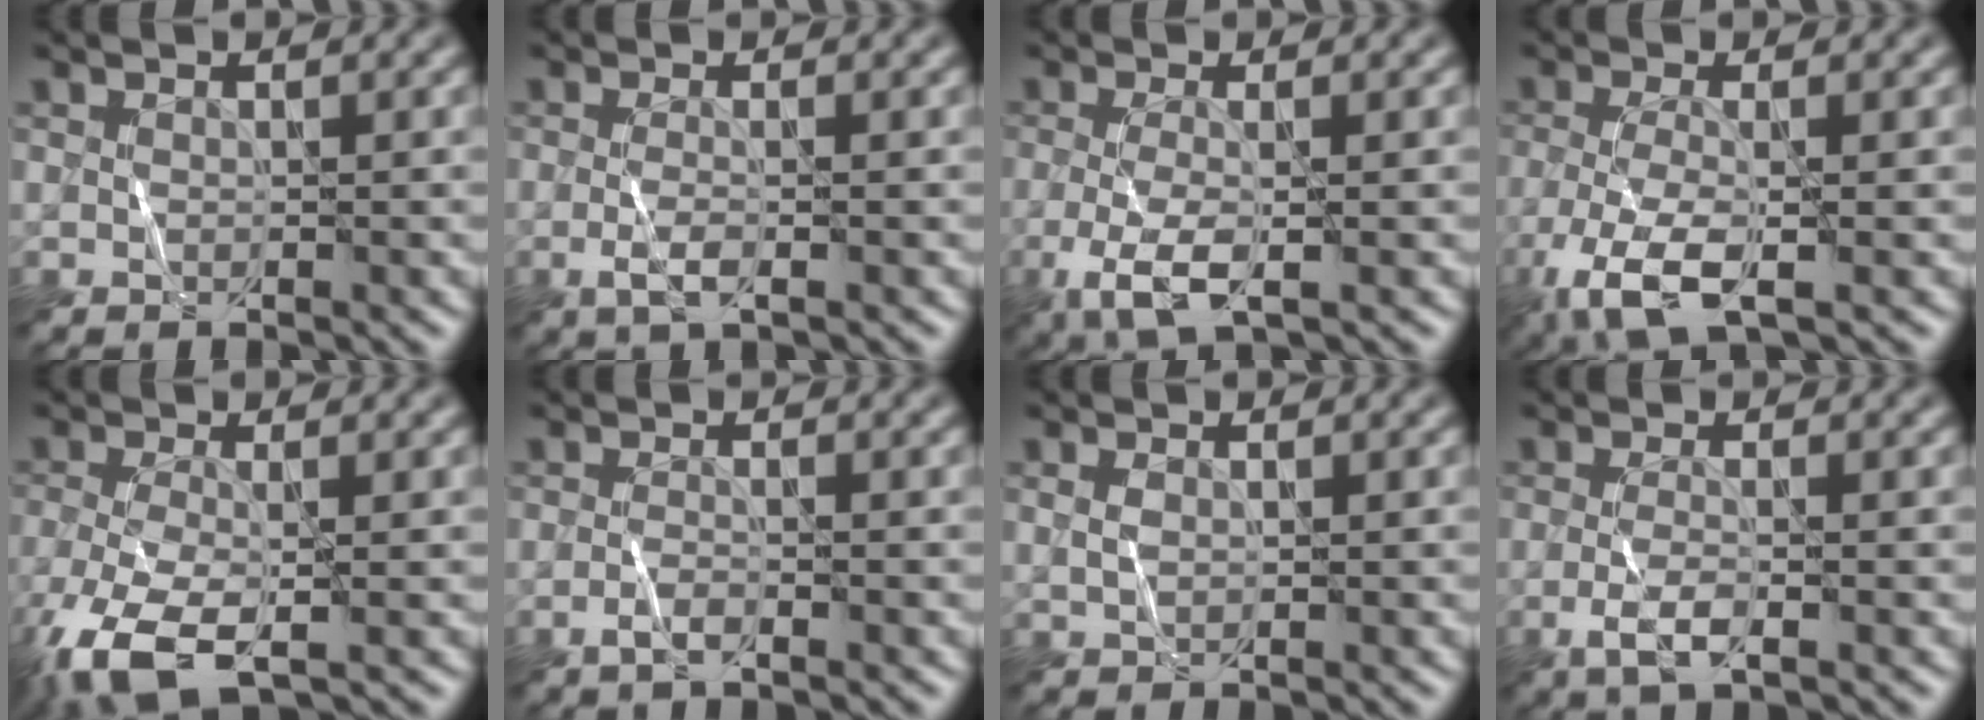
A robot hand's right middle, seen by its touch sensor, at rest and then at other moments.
{"total": 2.1, "force": [-0.7, 0.5, 1.9], "torque": [-0.040, -0.003, -0.017]}
{"total": 4.2, "force": [-1.3, 1.3, 3.8], "torque": [-0.084, -0.008, -0.029]}
{"total": 5.7, "force": [-2.7, 1.8, 4.6], "torque": [-0.105, -0.012, -0.061]}
{"total": 6.9, "force": [-3.5, 2.7, 5.3], "torque": [-0.130, -0.017, -0.076]}
{"total": 1.6, "force": [-0.9, 0.4, 1.2], "torque": [-0.025, 0.002, -0.021]}
{"total": 0.9, "force": [0.4, 0.6, 0.6], "torque": [-0.018, 0.001, 0.008]}
{"total": 2.7, "force": [-1.0, 0.8, 2.4], "torque": [-0.053, -0.003, -0.024]}